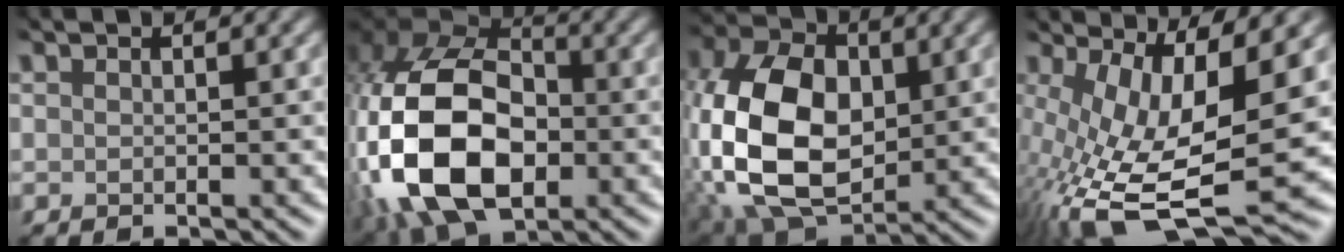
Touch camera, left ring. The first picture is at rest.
{"total": 14.5, "force": [-4.4, 9.6, 10.0], "torque": [-0.219, -0.012, -0.088]}
{"total": 11.7, "force": [-1.6, 7.6, 8.8], "torque": [-0.197, 0.000, -0.030]}
{"total": 13.5, "force": [-1.8, 4.9, 12.5], "torque": [-0.259, -0.019, -0.006]}